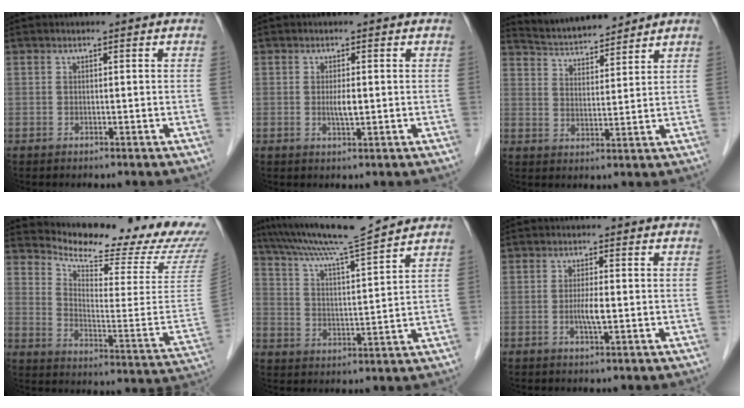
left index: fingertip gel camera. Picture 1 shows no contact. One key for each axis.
{"total": 2.0, "fx": 0.0, "fy": 0.3, "fz": 1.9, "tx": -0.039, "ty": -0.002, "tz": 0.002}
{"total": 9.1, "fx": 8.8, "fy": 1.1, "fz": 2.2, "tx": -0.045, "ty": 0.020, "tz": 0.152}
{"total": 22.6, "fx": 21.0, "fy": 2.3, "fz": 7.8, "tx": -0.127, "ty": -0.098, "tz": 0.266}
{"total": 13.2, "fx": 11.9, "fy": -1.5, "fz": 5.4, "tx": -0.103, "ty": 0.009, "tz": 0.195}
{"total": 2.6, "fx": -0.4, "fy": 0.2, "fz": 2.5, "tx": -0.050, "ty": -0.003, "tz": -0.008}